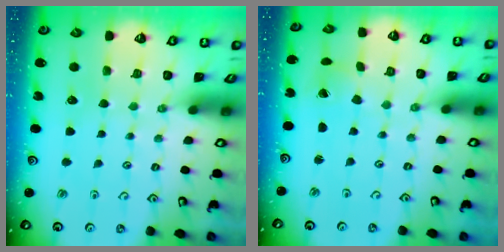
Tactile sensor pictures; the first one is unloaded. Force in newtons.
{"total": 1.6, "press": 1.6, "slide": 0.1}